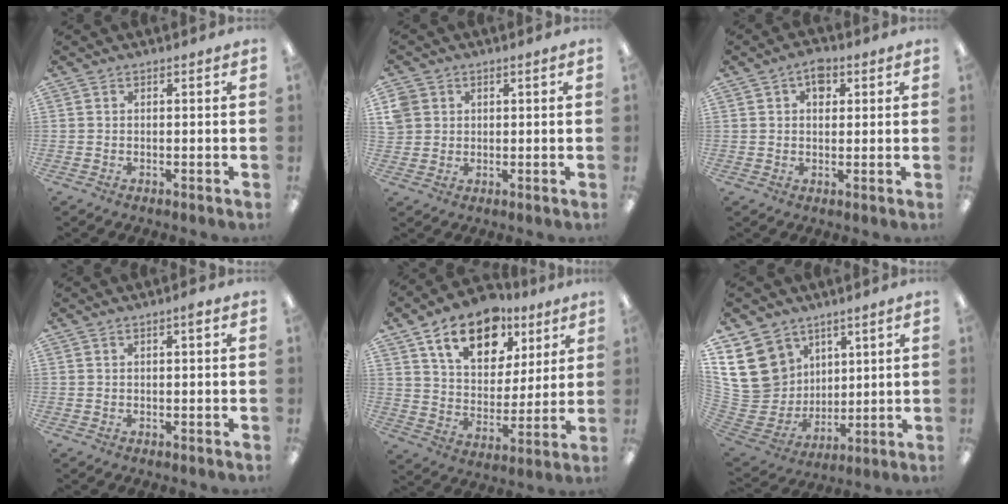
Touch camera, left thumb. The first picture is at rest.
{"total": 3.8, "force": [1.2, 3.5, 0.8], "torque": [-0.017, 0.005, 0.023]}
{"total": 4.0, "force": [1.9, 2.7, 2.3], "torque": [-0.018, -0.006, 0.026]}
{"total": 1.4, "force": [0.6, 0.2, 1.3], "torque": [-0.026, 0.002, 0.010]}
{"total": 16.4, "force": [10.2, 9.9, 8.2], "torque": [-0.131, -0.044, 0.182]}
{"total": 17.3, "force": [7.4, 14.1, 7.0], "torque": [-0.177, -0.042, 0.150]}